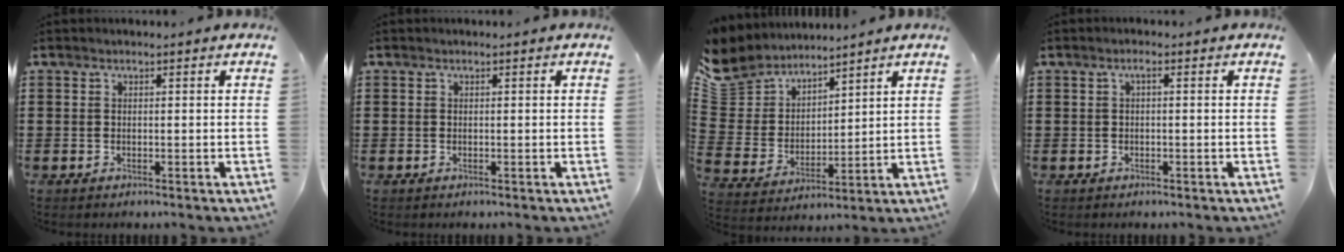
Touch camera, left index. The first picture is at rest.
{"total": 0.0}
{"total": 8.0, "force": [7.1, 3.6, -0.4], "torque": [-0.045, -0.051, 0.137]}
{"total": 1.0, "force": [-0.3, 0.2, 0.9], "torque": [-0.017, 0.002, -0.007]}